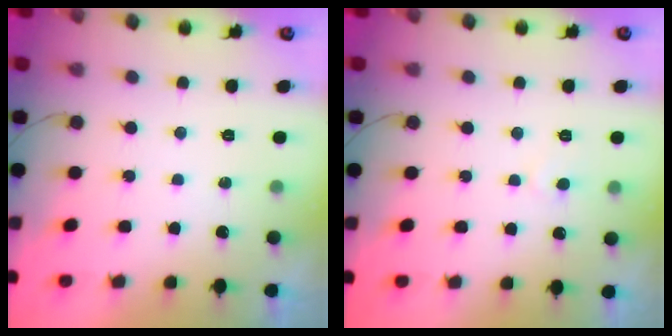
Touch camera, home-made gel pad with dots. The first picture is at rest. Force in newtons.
{"total": 4.1, "press": 4.1, "slide": 0.4}